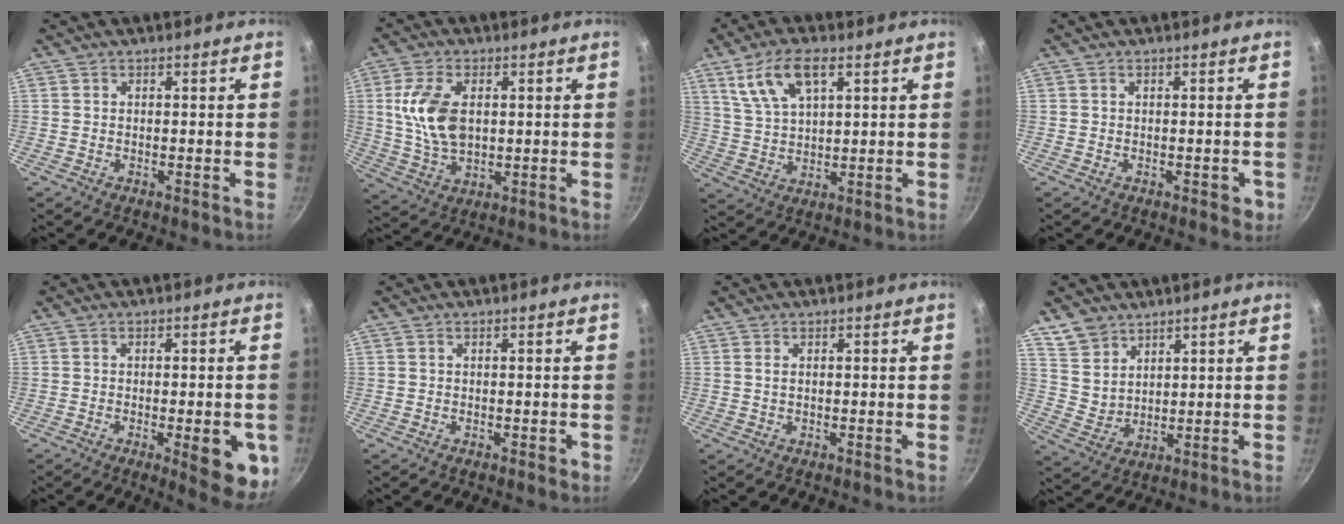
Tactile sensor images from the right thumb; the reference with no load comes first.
{"total": 11.3, "force": [1.8, 6.9, 8.8], "torque": [-0.160, -0.010, 0.038]}
{"total": 10.7, "force": [5.2, 4.9, 7.9], "torque": [-0.145, -0.007, 0.105]}
{"total": 2.7, "force": [-0.6, 1.5, 2.1], "torque": [-0.005, 0.008, -0.005]}
{"total": 10.1, "force": [-2.9, 3.3, 9.1], "torque": [-0.087, 0.005, -0.032]}
{"total": 1.3, "force": [-0.1, 0.8, 1.1], "torque": [-0.007, 0.002, -0.001]}
{"total": 0.9, "force": [0.3, 0.5, 0.7], "torque": [-0.014, 0.001, 0.004]}
{"total": 7.3, "force": [5.1, 4.7, 2.2], "torque": [-0.022, -0.012, 0.113]}